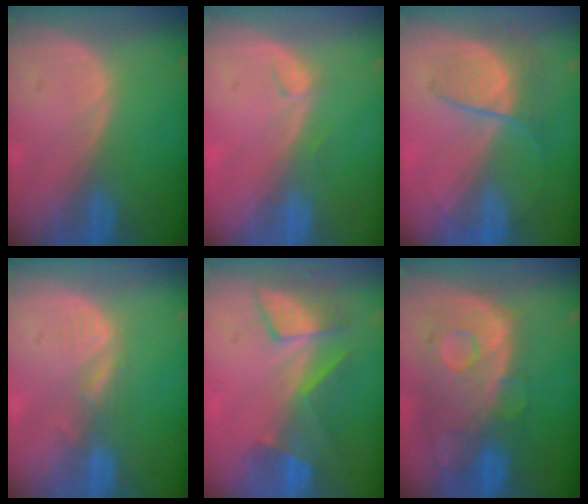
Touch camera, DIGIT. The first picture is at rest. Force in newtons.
{"total": 1.3, "press": 1.1, "slide": 0.5}
{"total": 6.6, "press": 6.0, "slide": 2.7}
{"total": 2.0, "press": 2.0, "slide": 0.3}
{"total": 8.5, "press": 7.3, "slide": 4.3}
{"total": 12.0, "press": 10.1, "slide": 6.5}